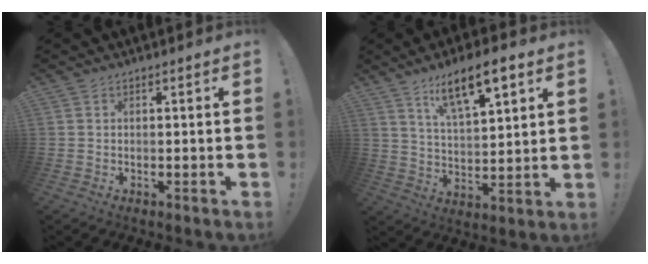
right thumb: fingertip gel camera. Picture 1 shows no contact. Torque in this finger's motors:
{"motor_torque": [-0.79, 1.21, 0.52, 0.14, 0.19]}